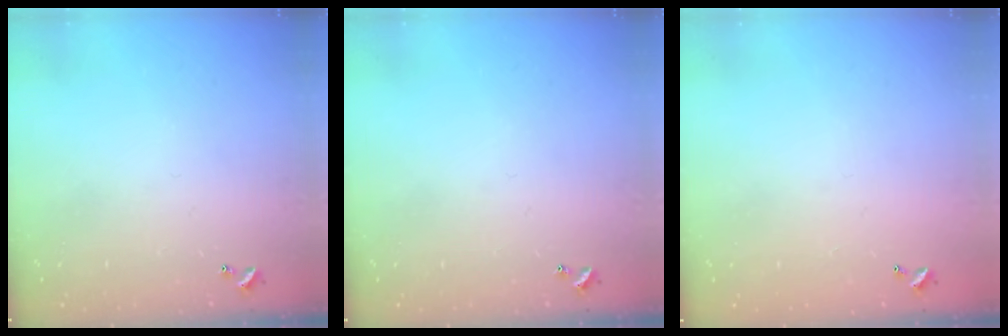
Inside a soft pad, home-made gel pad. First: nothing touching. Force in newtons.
{"total": 0.0}
{"total": 2.8, "press": 2.8, "slide": 0.1}